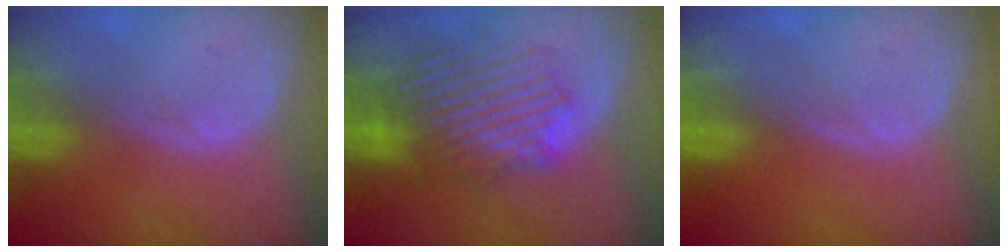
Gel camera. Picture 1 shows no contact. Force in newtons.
{"total": 8.5, "press": 8.3, "slide": 1.7}
{"total": 0.0}